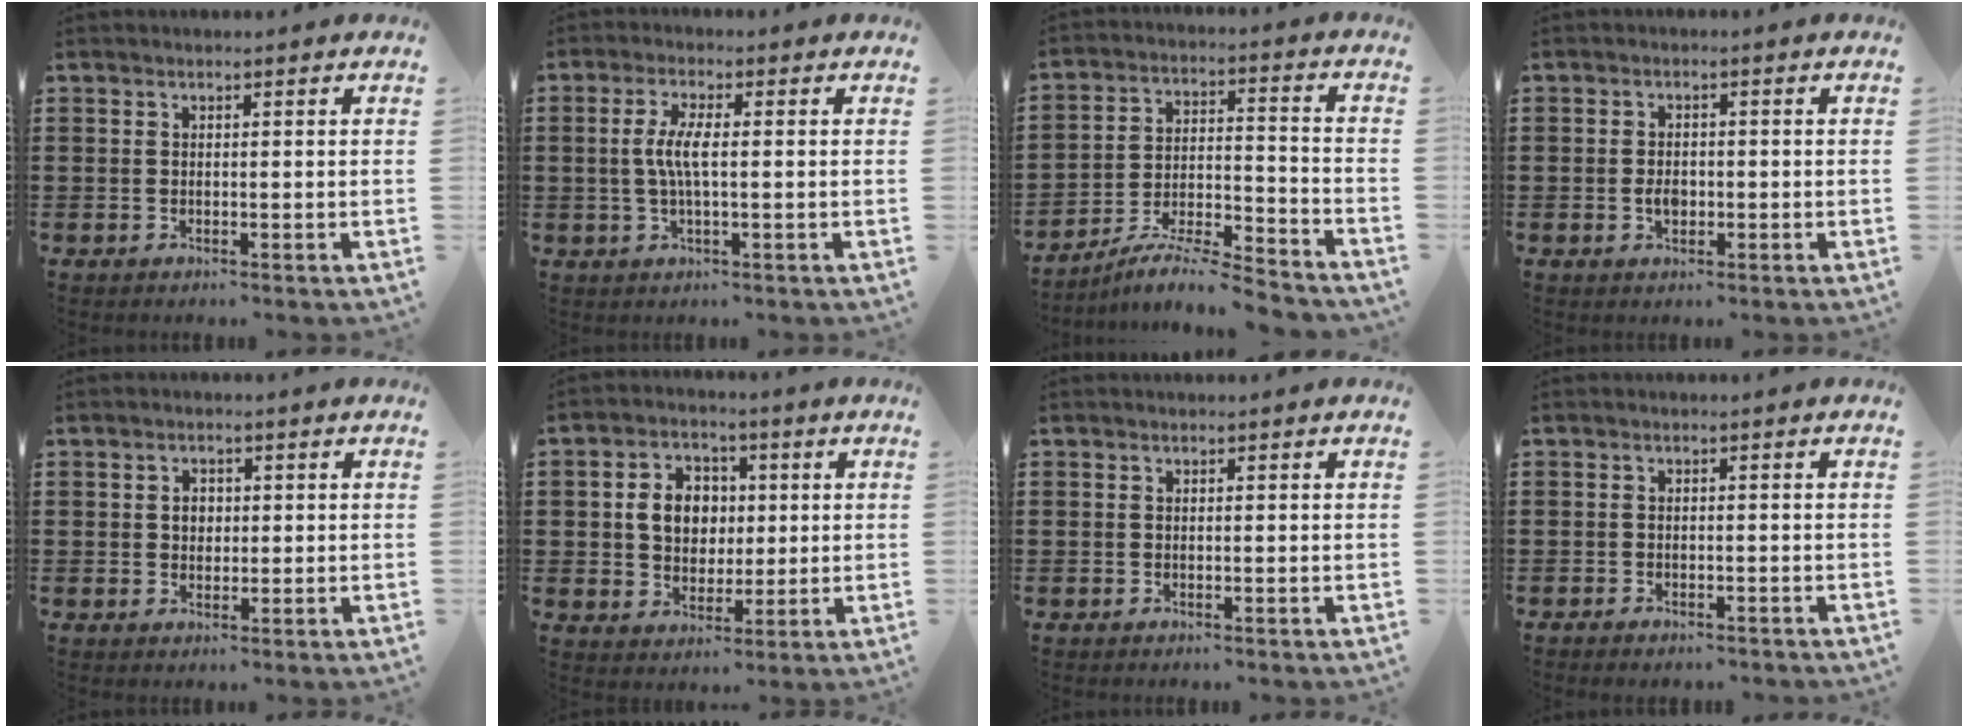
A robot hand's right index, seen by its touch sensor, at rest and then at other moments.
{"total": 4.6, "force": [-0.2, 1.1, 4.5], "torque": [-0.096, -0.003, -0.010]}
{"total": 7.6, "force": [-7.1, 0.2, 2.6], "torque": [-0.043, 0.002, -0.141]}
{"total": 2.8, "force": [-0.8, 1.2, 2.4], "torque": [-0.053, -0.005, -0.015]}
{"total": 2.0, "force": [0.2, 1.7, 1.1], "torque": [-0.026, 0.010, 0.003]}
{"total": 6.7, "force": [0.7, 5.7, 3.5], "torque": [-0.073, 0.014, 0.007]}
{"total": 0.0}
{"total": 1.0, "force": [-1.0, 0.3, 0.1], "torque": [-0.006, 0.001, -0.021]}